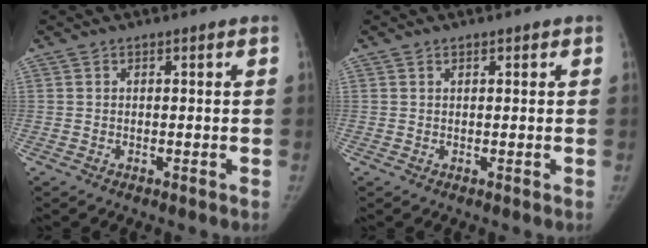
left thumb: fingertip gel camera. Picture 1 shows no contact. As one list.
[{"total": 0.9, "force": [0.6, 0.5, 0.4], "torque": [0.000, -0.002, 0.005]}]